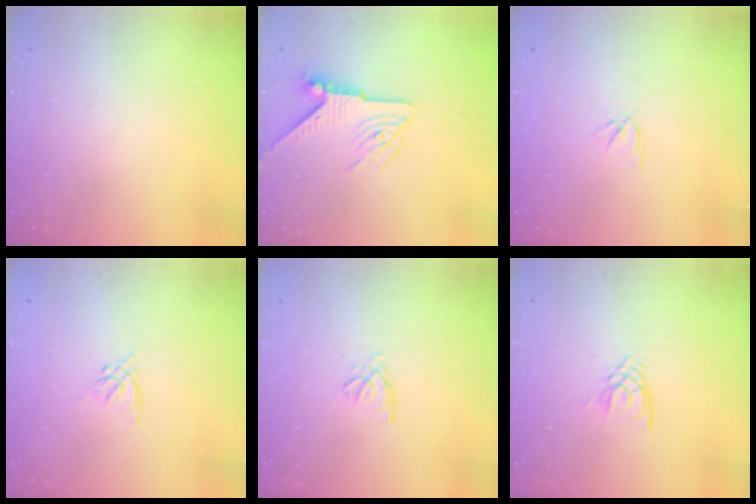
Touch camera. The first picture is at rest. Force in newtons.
{"total": 6.4, "press": 6.4, "slide": 0.1}
{"total": 2.4, "press": 2.3, "slide": 0.7}
{"total": 1.3, "press": 1.1, "slide": 0.6}
{"total": 2.6, "press": 2.6, "slide": 0.3}
{"total": 2.5, "press": 2.4, "slide": 0.4}